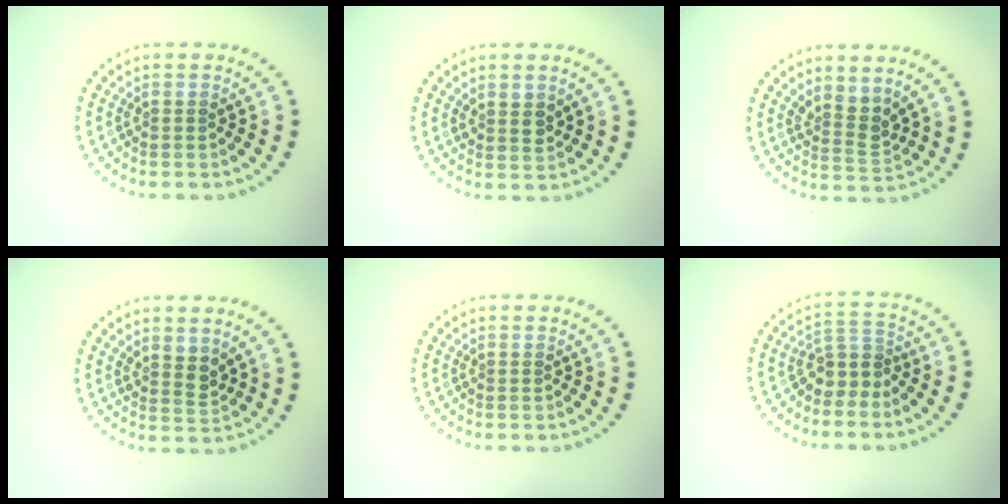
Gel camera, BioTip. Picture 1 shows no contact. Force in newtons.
{"total": 1.7, "press": 1.5, "slide": 0.7}
{"total": 2.5, "press": 1.9, "slide": 1.6}
{"total": 1.7, "press": 1.5, "slide": 0.9}
{"total": 0.0}
{"total": 2.8, "press": 2.0, "slide": 2.0}